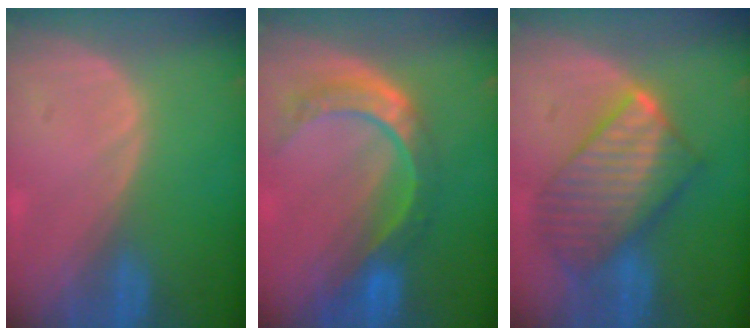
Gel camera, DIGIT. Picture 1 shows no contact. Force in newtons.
{"total": 8.8, "press": 7.4, "slide": 4.9}
{"total": 10.2, "press": 10.1, "slide": 0.8}